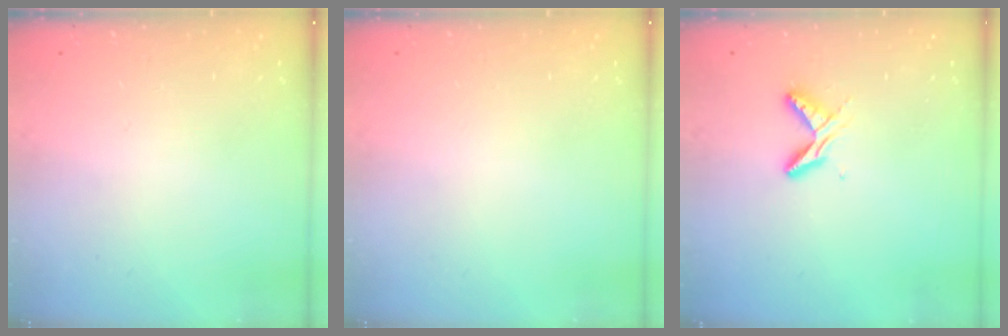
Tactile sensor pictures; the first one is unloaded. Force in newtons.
{"total": 0.0}
{"total": 6.0, "press": 6.0, "slide": 0.7}